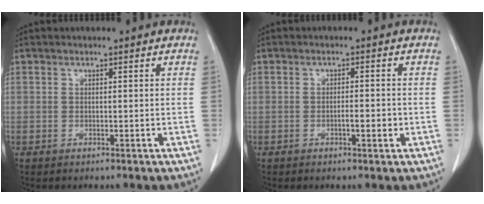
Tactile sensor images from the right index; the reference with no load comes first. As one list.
[{"total": 2.4, "force": [-0.6, 0.5, 2.3], "torque": [-0.042, 0.000, -0.009]}]